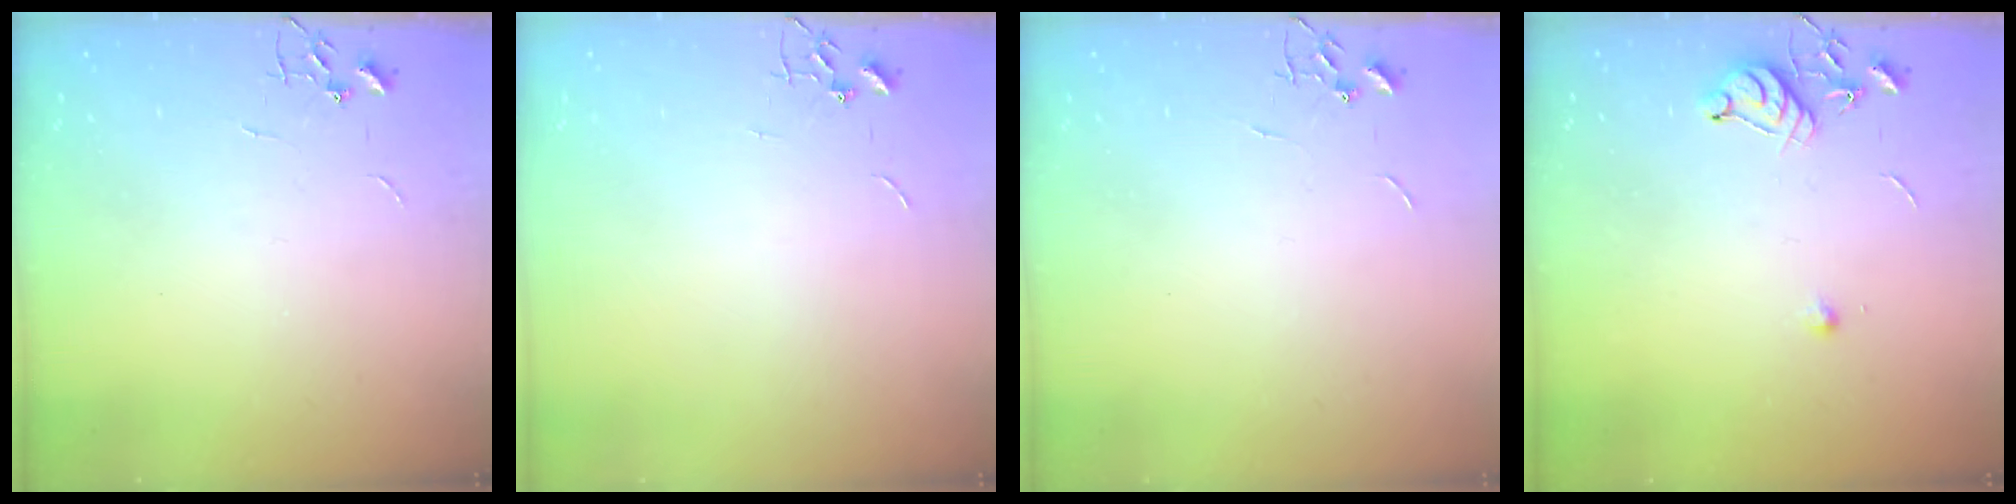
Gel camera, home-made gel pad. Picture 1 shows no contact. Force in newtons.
{"total": 0.0}
{"total": 0.0}
{"total": 6.9, "press": 6.9, "slide": 1.0}